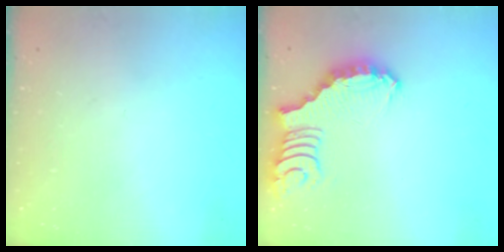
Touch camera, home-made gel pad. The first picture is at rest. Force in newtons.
{"total": 3.3, "press": 3.3, "slide": 0.8}